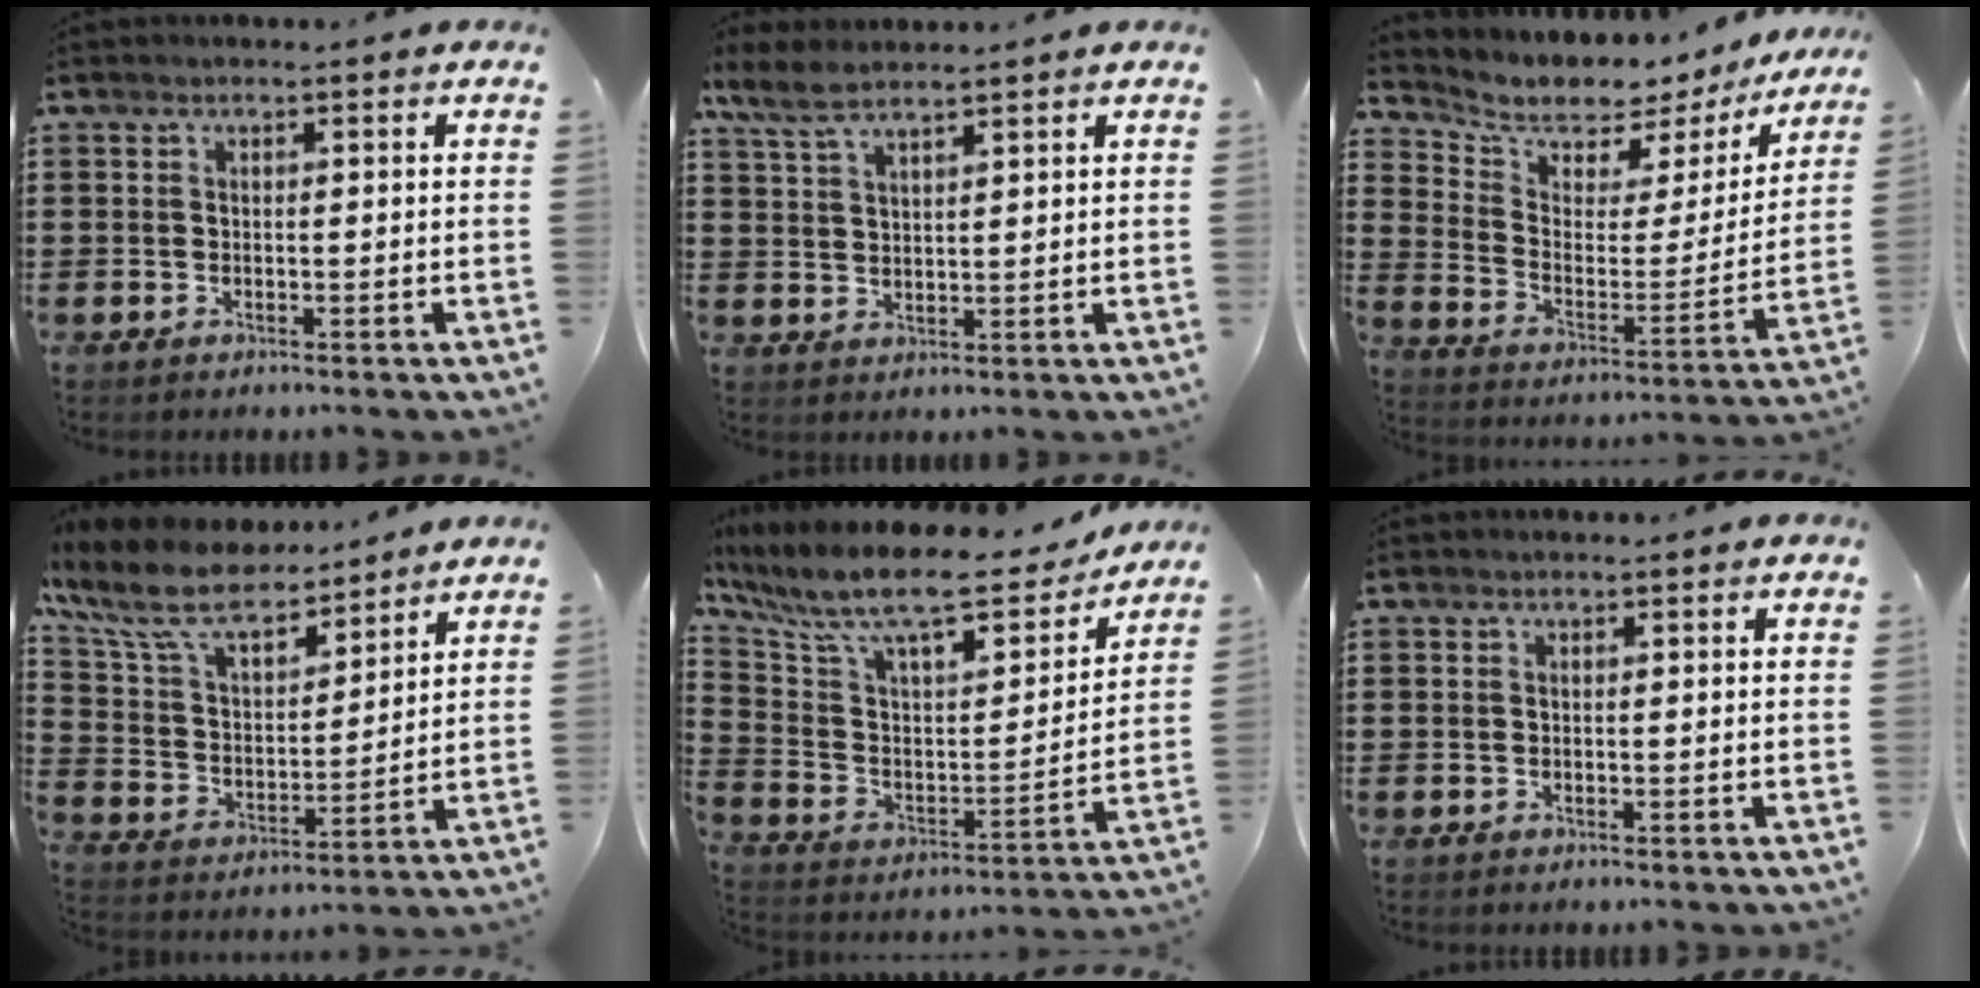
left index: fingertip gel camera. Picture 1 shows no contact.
{"total": 4.5, "force": [3.7, 1.1, 2.3], "torque": [-0.058, -0.001, 0.069]}
{"total": 5.0, "force": [4.5, 2.2, 0.5], "torque": [-0.039, -0.044, 0.069]}
{"total": 10.2, "force": [8.7, 2.8, 4.5], "torque": [-0.126, -0.042, 0.154]}
{"total": 12.3, "force": [9.7, 2.6, 7.2], "torque": [-0.170, -0.060, 0.161]}
{"total": 0.0}